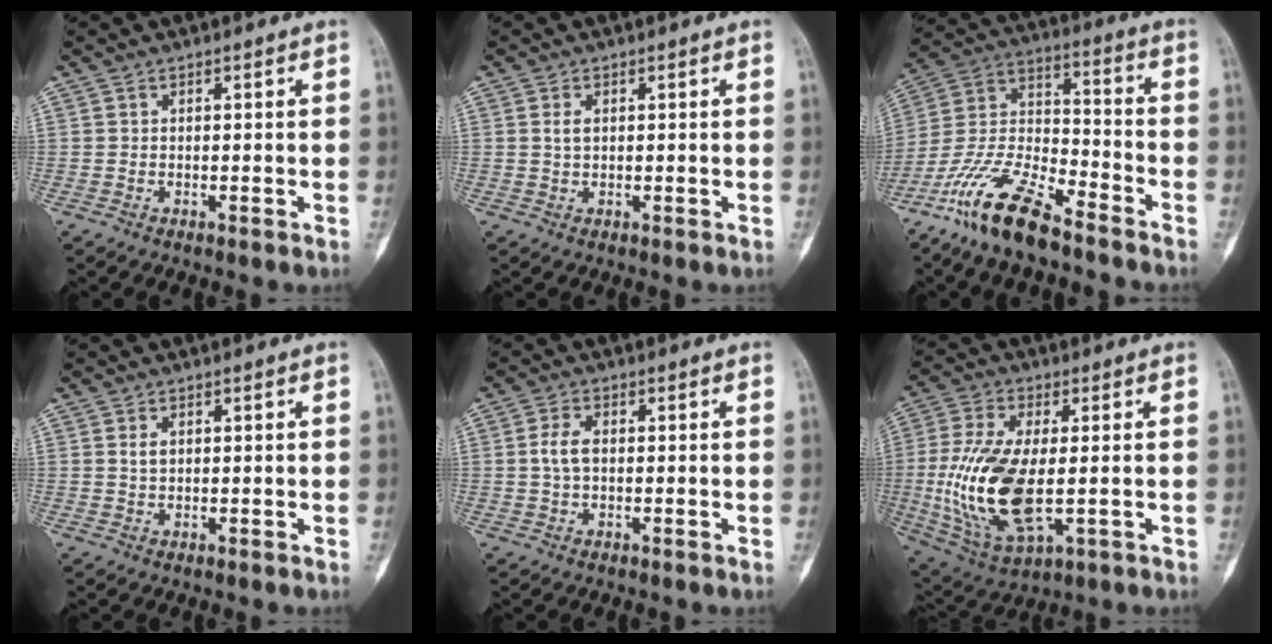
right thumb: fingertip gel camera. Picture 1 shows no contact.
{"total": 1.7, "force": [0.5, 1.1, 1.2], "torque": [-0.018, 0.000, 0.009]}
{"total": 16.4, "force": [-12.0, 5.2, 10.0], "torque": [-0.195, 0.068, -0.230]}
{"total": 1.7, "force": [0.6, 1.2, 1.1], "torque": [-0.013, -0.001, 0.012]}
{"total": 3.8, "force": [0.2, 2.3, 3.0], "torque": [-0.059, 0.005, 0.000]}
{"total": 18.0, "force": [-1.5, 8.8, 15.6], "torque": [-0.326, -0.010, -0.014]}